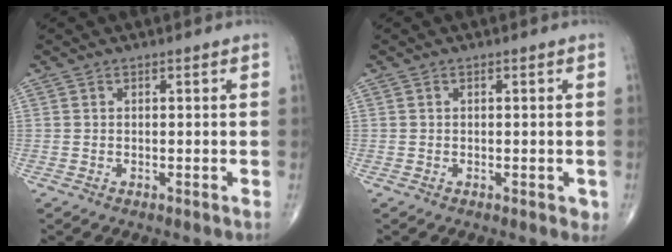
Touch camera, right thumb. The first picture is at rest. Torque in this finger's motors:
{"motor_torque": [-0.18, -0.06, -0.07, -0.01, 0.02]}